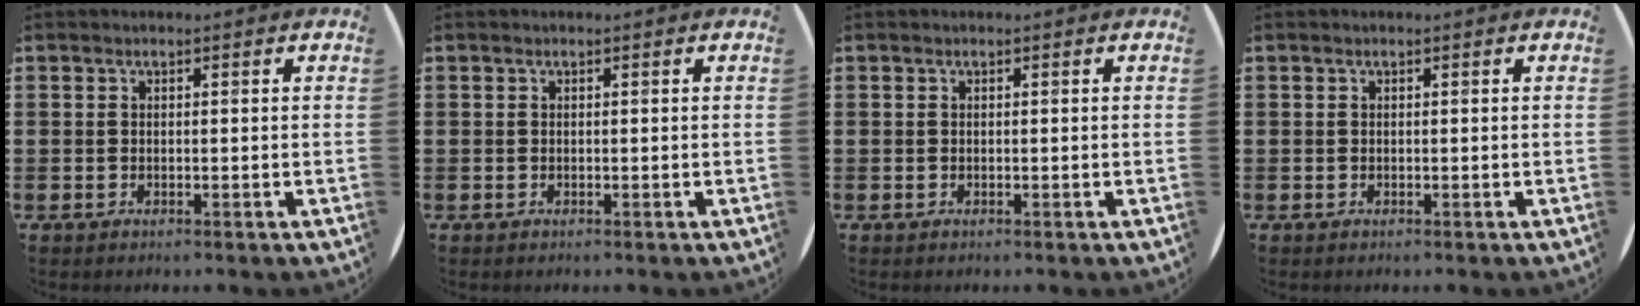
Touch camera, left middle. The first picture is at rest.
{"total": 0.0}
{"total": 0.0}
{"total": 0.0}